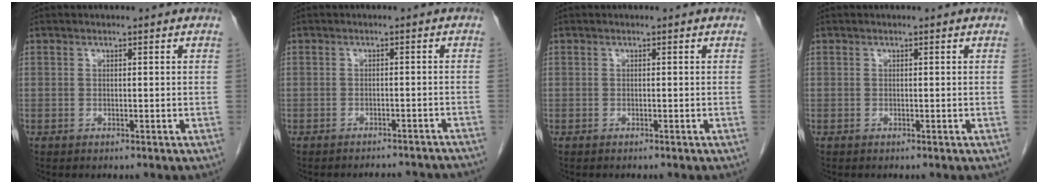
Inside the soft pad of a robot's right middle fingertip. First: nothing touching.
{"total": 10.0, "force": [-9.6, 1.5, 2.4], "torque": [-0.020, 0.006, -0.097]}
{"total": 0.8, "force": [-0.7, 0.1, 0.4], "torque": [-0.002, 0.000, -0.007]}
{"total": 0.0}